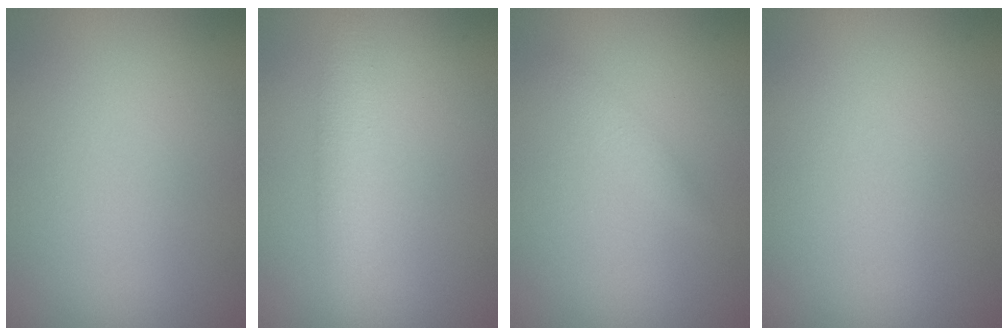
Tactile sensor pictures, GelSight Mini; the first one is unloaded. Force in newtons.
{"total": 2.4, "press": 2.4, "slide": 0.1}
{"total": 0.9, "press": 0.9, "slide": 0.0}
{"total": 0.0}